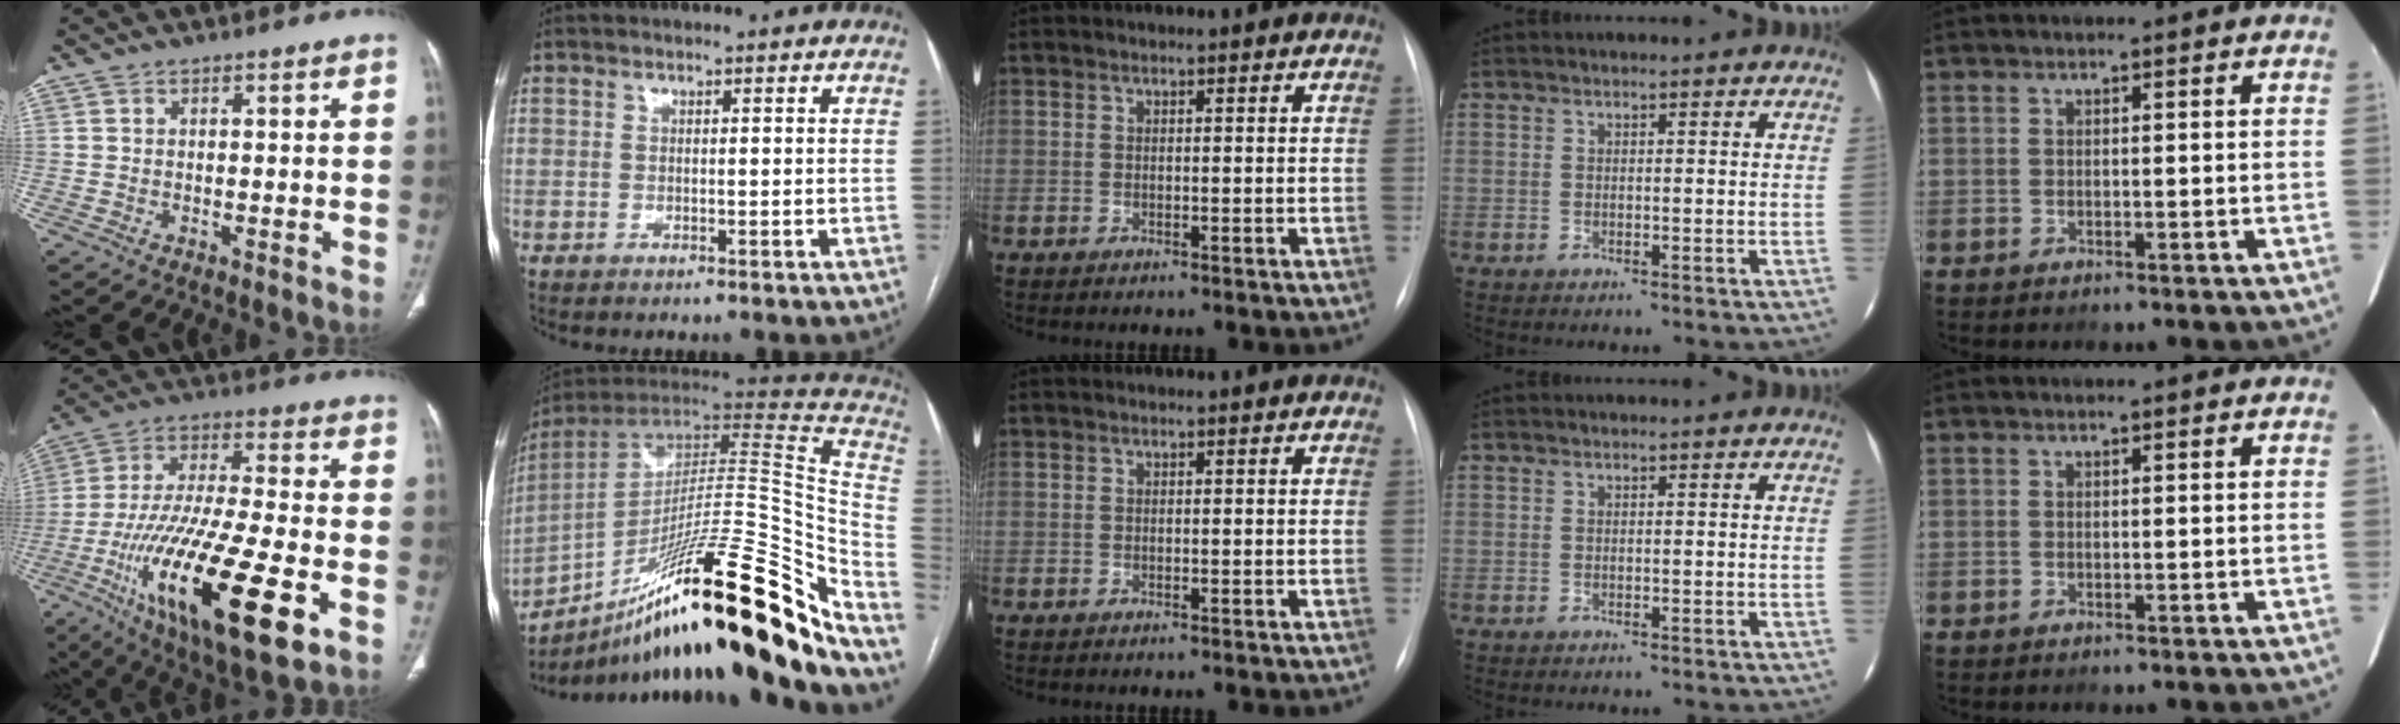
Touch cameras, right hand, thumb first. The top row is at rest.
{"thumb": {"total": 27.3, "force": [-9.7, 7.9, 24.2], "torque": [-0.475, -0.004, -0.160]}, "index": {"total": 36.0, "force": [-22.1, 3.9, 28.1], "torque": [-0.320, 0.003, -0.341]}}